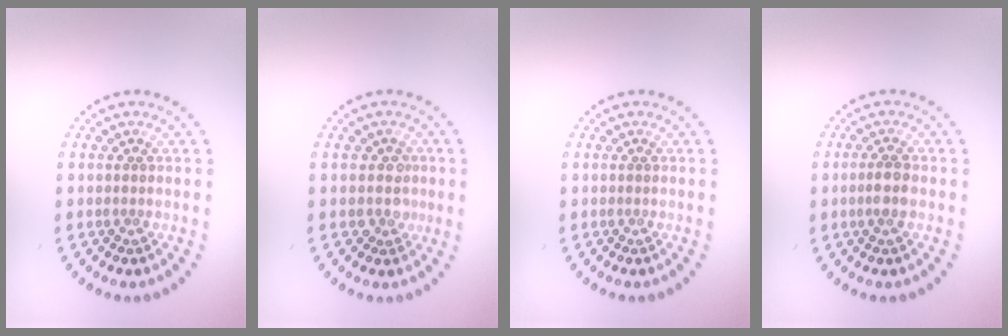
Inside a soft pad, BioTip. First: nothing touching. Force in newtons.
{"total": 1.8, "press": 1.6, "slide": 0.9}
{"total": 0.0}
{"total": 1.8, "press": 1.7, "slide": 0.6}